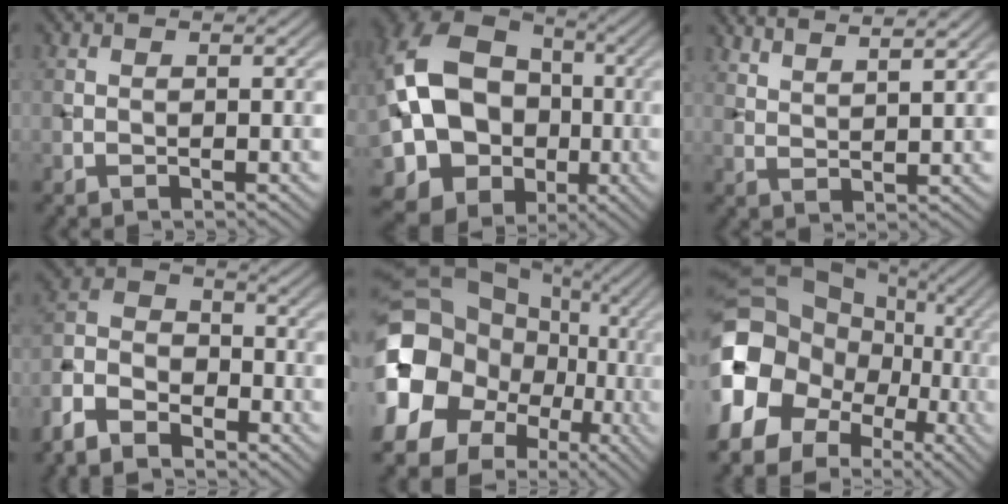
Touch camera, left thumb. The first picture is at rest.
{"total": 19.1, "force": [-1.2, 15.1, 11.6], "torque": [-0.248, 0.001, -0.015]}
{"total": 6.1, "force": [5.1, 1.0, 3.2], "torque": [-0.039, 0.004, 0.080]}
{"total": 9.6, "force": [-7.1, 4.7, 4.5], "torque": [-0.109, -0.007, -0.160]}
{"total": 19.6, "force": [-2.2, 16.9, 9.8], "torque": [-0.243, -0.014, -0.049]}
{"total": 18.4, "force": [-4.1, 15.2, 9.5], "torque": [-0.257, -0.019, -0.073]}